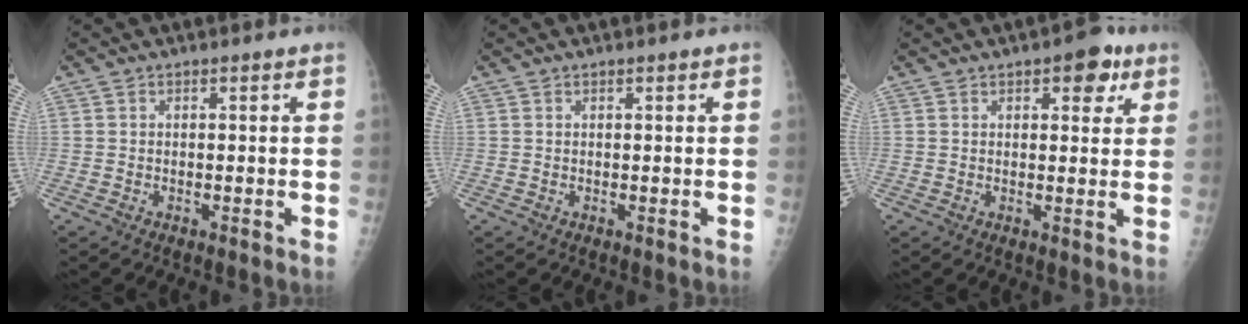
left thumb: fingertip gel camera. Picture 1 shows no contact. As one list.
[{"total": 0.0}, {"total": 5.8, "force": [3.0, 2.9, 4.1], "torque": [-0.023, -0.007, 0.030]}]